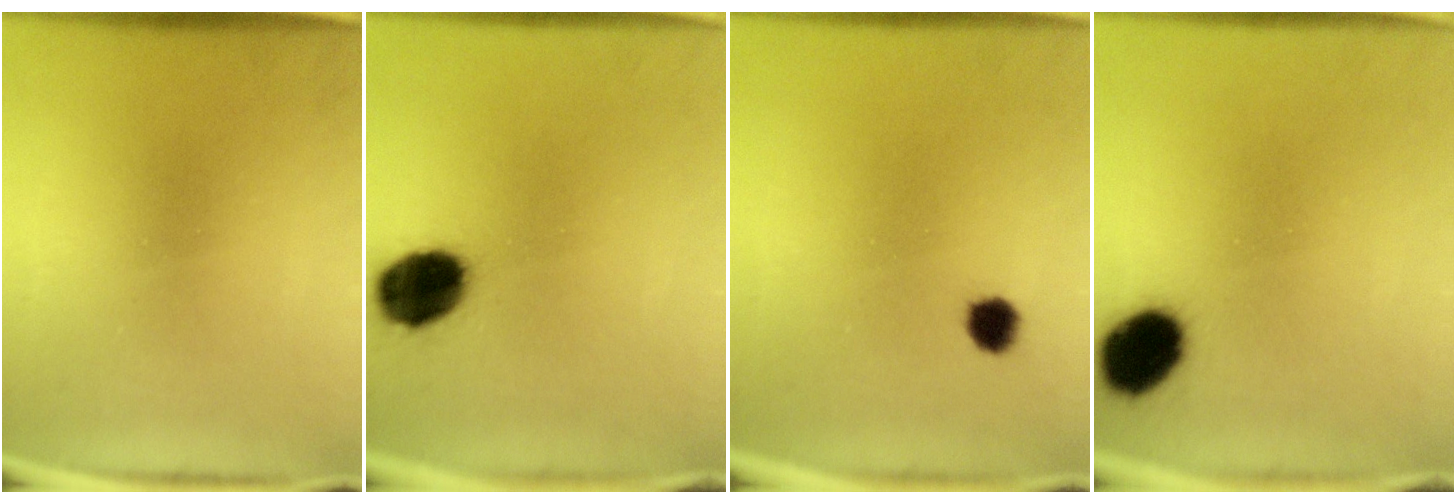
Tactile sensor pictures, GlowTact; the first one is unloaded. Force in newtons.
{"total": 12.4}
{"total": 2.7}
{"total": 10.1}